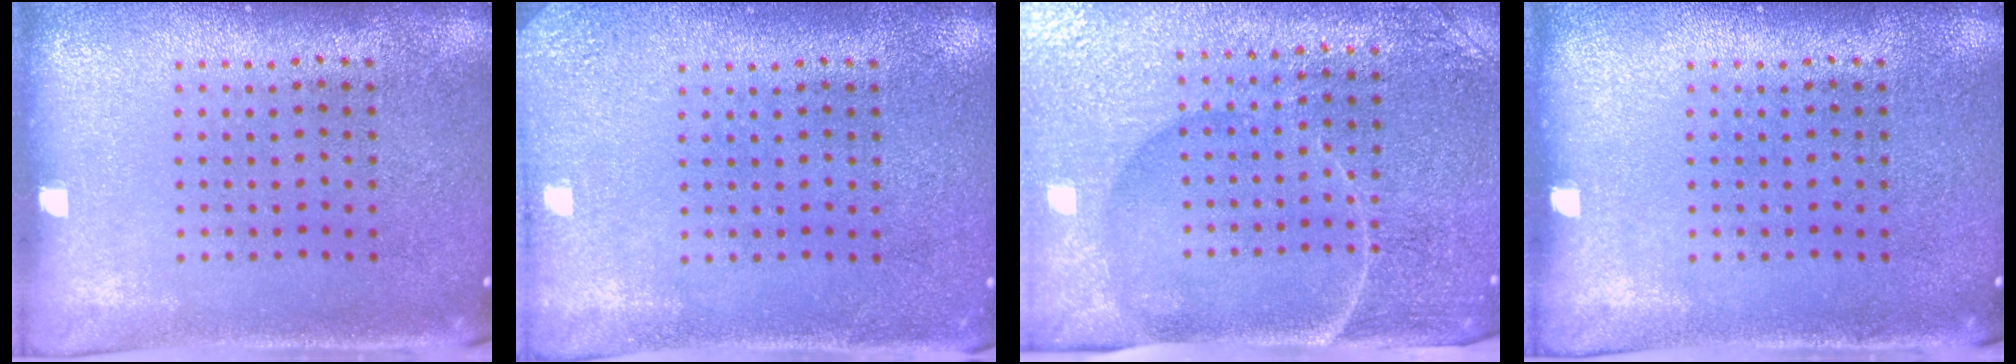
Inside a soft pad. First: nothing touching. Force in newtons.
{"total": 1.7, "press": 1.7, "slide": 0.2}
{"total": 4.7, "press": 4.3, "slide": 1.9}
{"total": 0.0}